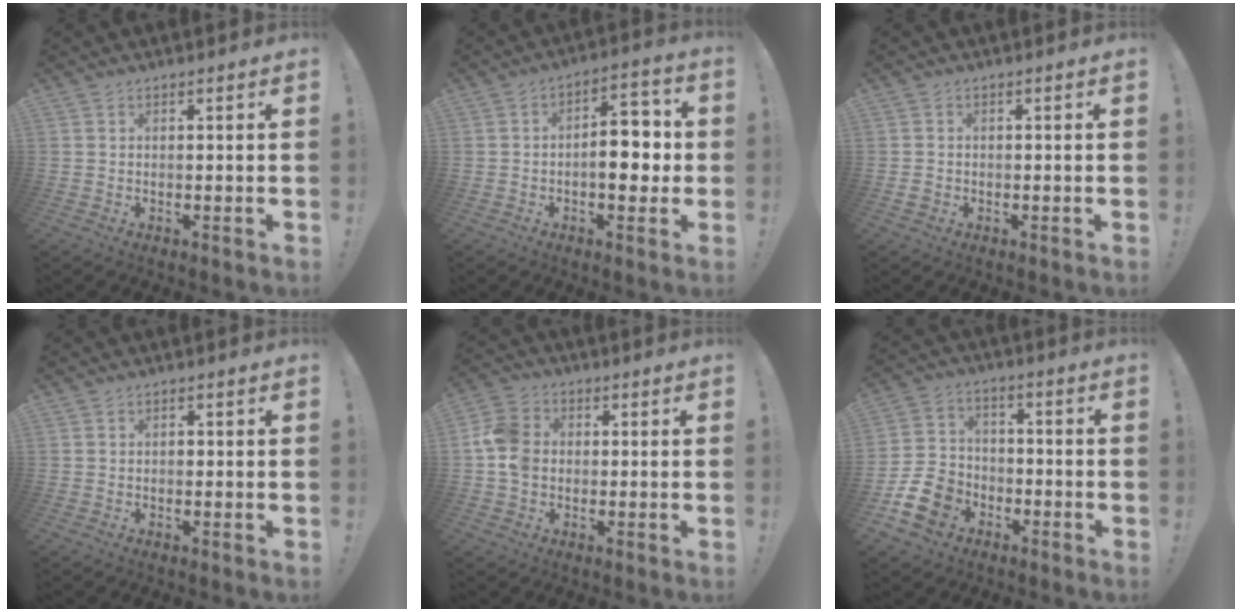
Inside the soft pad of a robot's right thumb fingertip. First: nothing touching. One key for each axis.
{"total": 11.7, "fx": -1.1, "fy": 6.8, "fz": 9.5, "tx": -0.119, "ty": 0.017, "tz": -0.017}
{"total": 1.5, "fx": -0.5, "fy": 1.3, "fz": 0.6, "tx": -0.008, "ty": 0.005, "tz": -0.009}
{"total": 0.7, "fx": -0.4, "fy": 0.5, "fz": 0.3, "tx": -0.005, "ty": 0.001, "tz": -0.008}
{"total": 10.0, "fx": -0.6, "fy": 8.0, "fz": 5.9, "tx": -0.114, "ty": 0.017, "tz": -0.008}
{"total": 13.3, "fx": -6.4, "fy": 10.2, "fz": 5.7, "tx": -0.108, "ty": 0.048, "tz": -0.116}